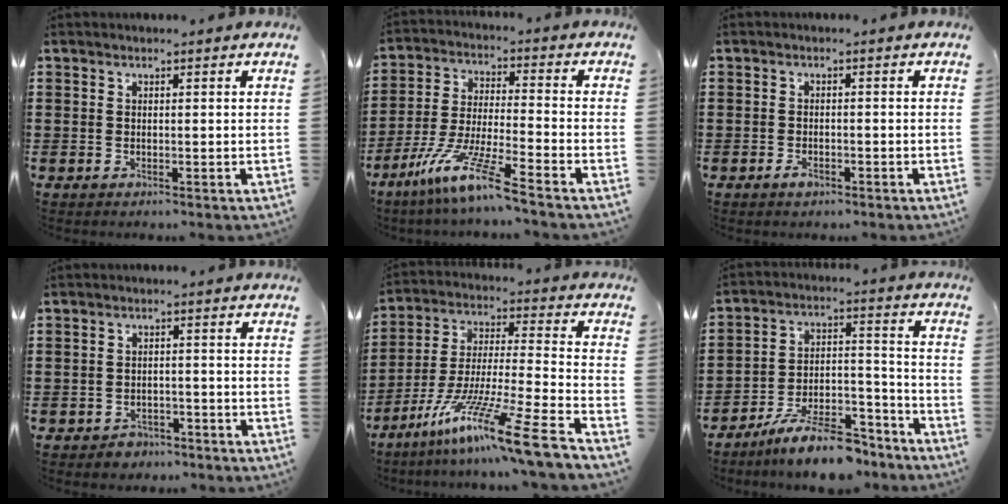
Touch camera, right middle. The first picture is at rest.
{"total": 10.3, "force": [-8.0, -0.3, 6.5], "torque": [-0.148, -0.013, -0.162]}
{"total": 1.6, "force": [-1.1, 0.6, 1.0], "torque": [-0.021, -0.003, -0.020]}
{"total": 2.2, "force": [-2.0, 0.8, 0.0], "torque": [-0.009, 0.001, -0.043]}
{"total": 14.9, "force": [-11.2, -0.9, 9.8], "torque": [-0.183, 0.006, -0.211]}
{"total": 11.0, "force": [-9.7, 2.0, 4.9], "torque": [-0.078, 0.034, -0.182]}